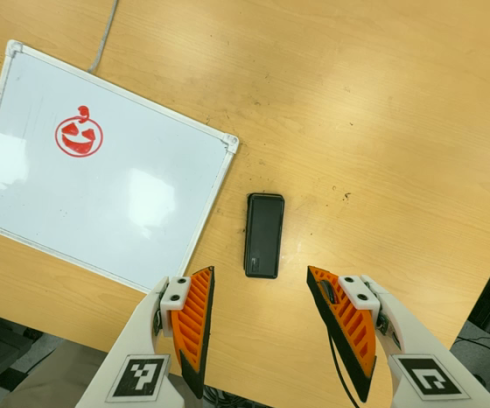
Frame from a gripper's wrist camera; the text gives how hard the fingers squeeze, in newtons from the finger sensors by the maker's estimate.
{"total": 0.0}